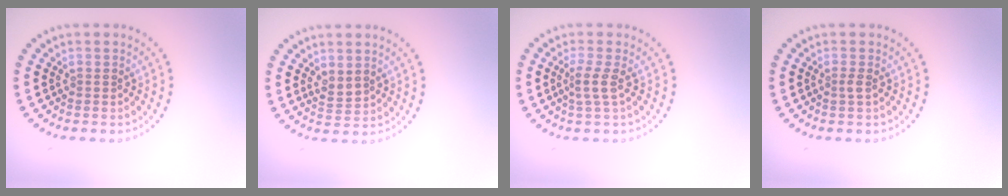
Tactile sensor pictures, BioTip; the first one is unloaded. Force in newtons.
{"total": 1.4, "press": 1.3, "slide": 0.6}
{"total": 1.9, "press": 1.3, "slide": 1.3}
{"total": 0.7, "press": 0.4, "slide": 0.6}